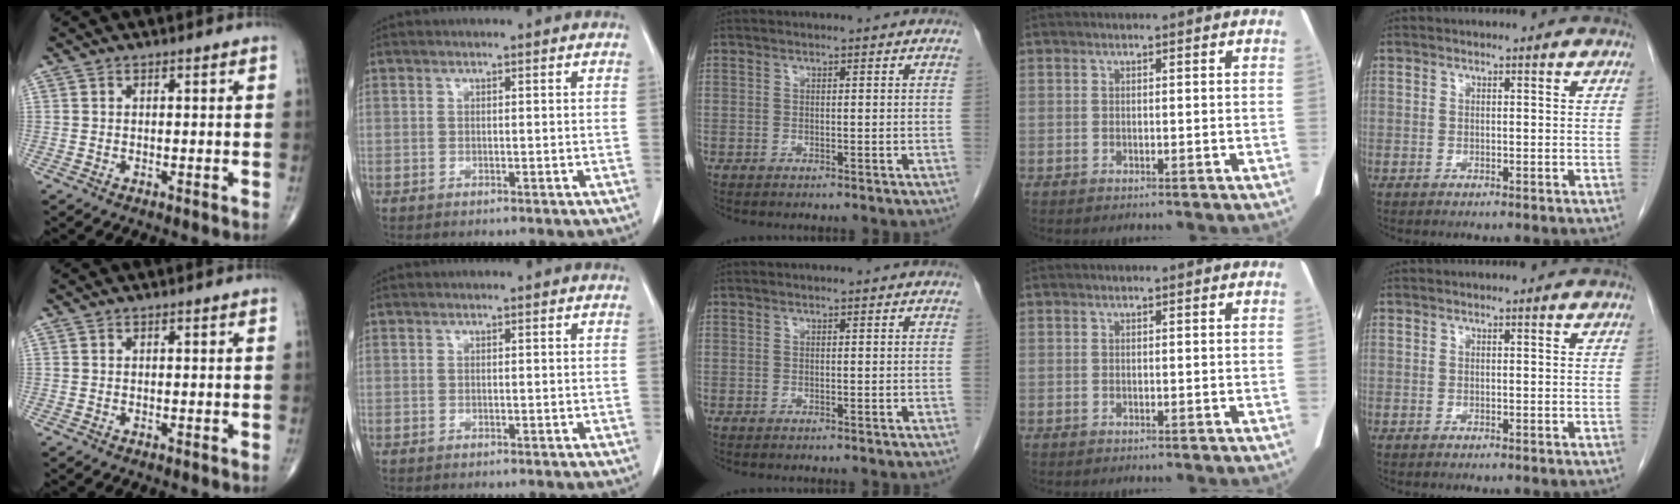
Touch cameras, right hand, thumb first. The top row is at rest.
{}